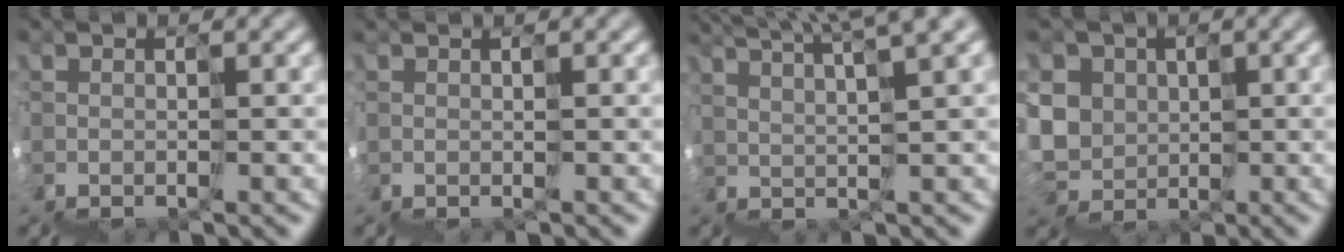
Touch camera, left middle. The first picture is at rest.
{"total": 0.5, "force": [0.5, 0.0, -0.1], "torque": [0.011, 0.008, 0.009]}
{"total": 8.0, "force": [7.2, 0.2, 3.5], "torque": [-0.045, 0.072, 0.102]}
{"total": 4.5, "force": [1.9, 3.4, -2.2], "torque": [0.013, 0.025, 0.006]}